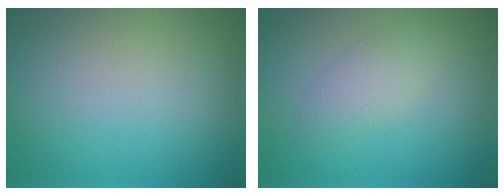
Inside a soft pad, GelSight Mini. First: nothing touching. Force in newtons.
{"total": 2.0, "press": 2.0, "slide": 0.0}